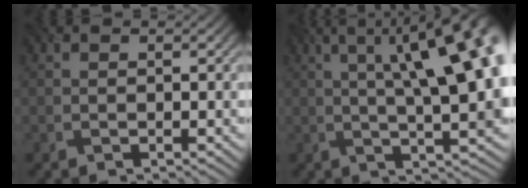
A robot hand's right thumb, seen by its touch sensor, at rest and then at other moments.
{"total": 16.4, "force": [3.6, 5.4, 15.0], "torque": [-0.182, 0.040, 0.043]}